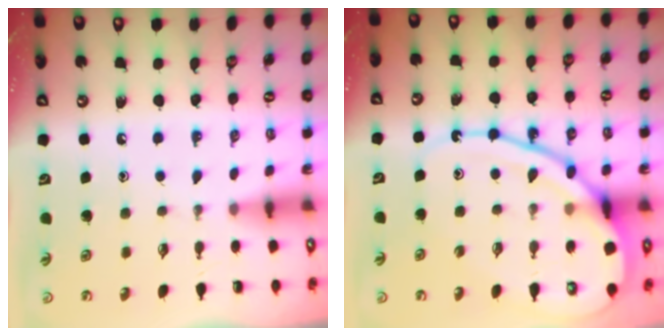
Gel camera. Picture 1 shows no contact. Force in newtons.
{"total": 15.8, "press": 15.7, "slide": 1.5}